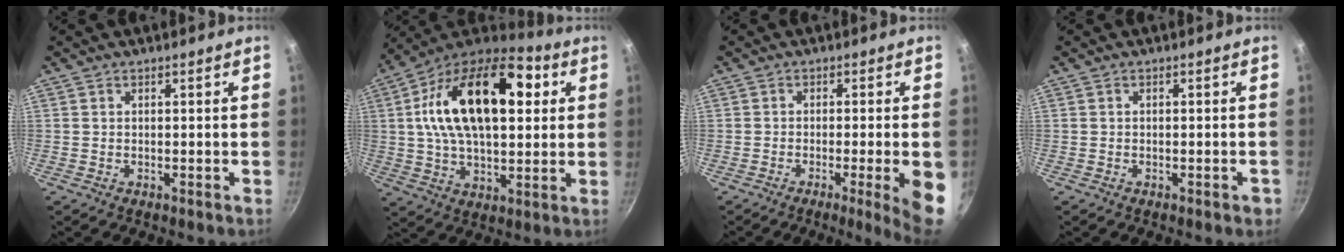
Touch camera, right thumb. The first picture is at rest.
{"total": 25.3, "force": [6.0, 13.9, 20.3], "torque": [-0.333, 0.010, 0.084]}
{"total": 9.1, "force": [-2.6, 0.6, 8.7], "torque": [-0.107, 0.004, -0.030]}
{"total": 1.4, "force": [-0.7, 0.3, 1.2], "torque": [-0.015, 0.006, -0.005]}